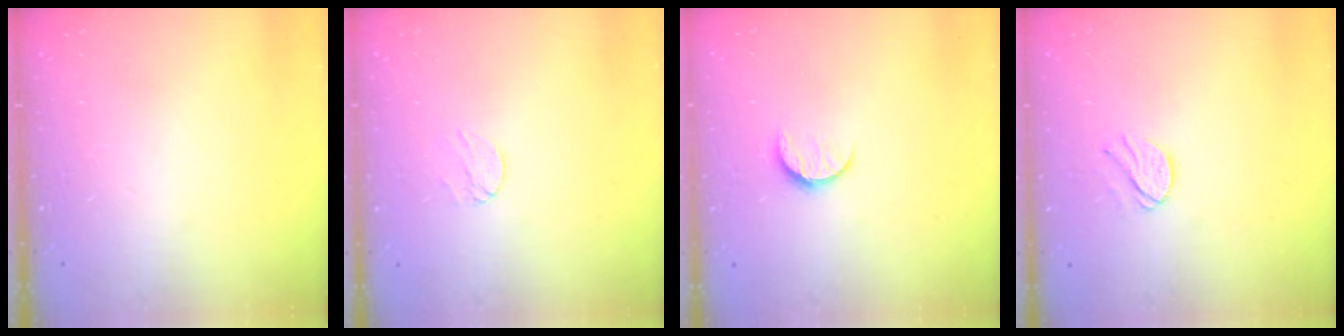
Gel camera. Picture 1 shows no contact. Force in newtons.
{"total": 4.8, "press": 4.7, "slide": 0.4}
{"total": 6.7, "press": 6.7, "slide": 0.4}
{"total": 7.4, "press": 7.4, "slide": 0.5}